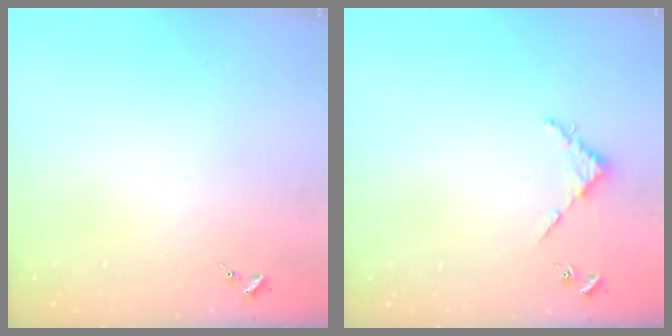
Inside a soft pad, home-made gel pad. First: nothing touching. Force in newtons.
{"total": 3.1, "press": 3.1, "slide": 0.3}